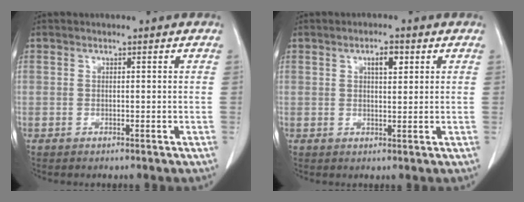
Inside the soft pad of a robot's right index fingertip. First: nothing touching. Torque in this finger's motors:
{"motor_torque": [0.21, 0.20, 0.05, 0.04]}